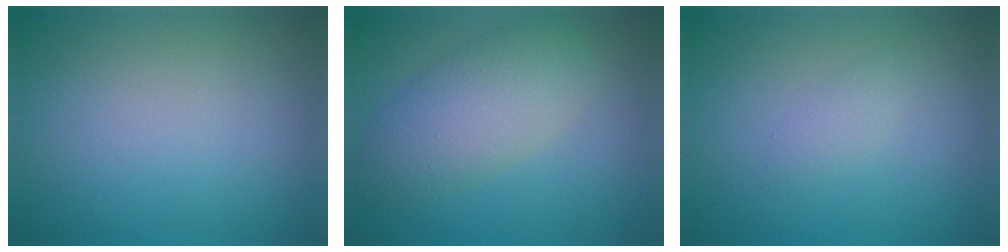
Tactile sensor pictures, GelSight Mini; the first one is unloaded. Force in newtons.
{"total": 5.1, "press": 5.1, "slide": 0.1}
{"total": 1.1, "press": 1.1, "slide": 0.0}